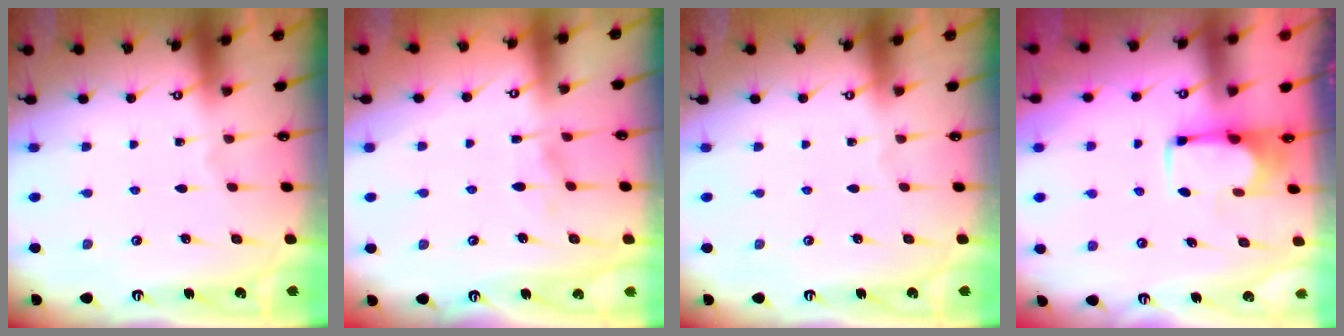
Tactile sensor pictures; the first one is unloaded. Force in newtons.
{"total": 3.6, "press": 3.6, "slide": 0.3}
{"total": 0.0}
{"total": 1.8, "press": 1.7, "slide": 0.5}